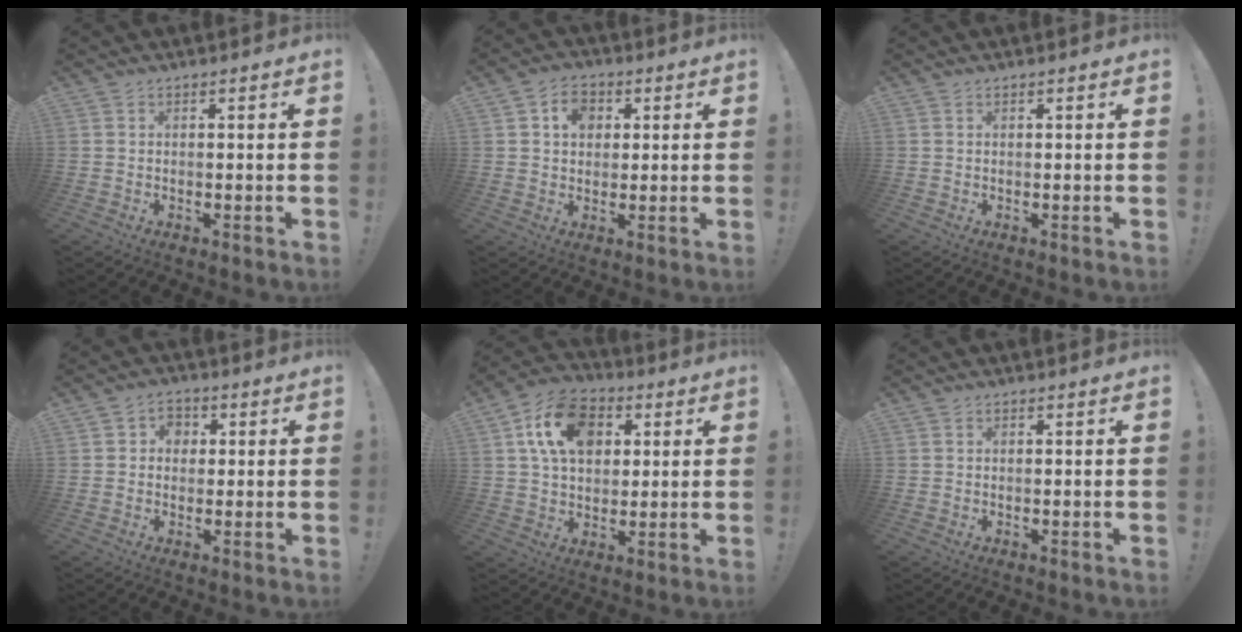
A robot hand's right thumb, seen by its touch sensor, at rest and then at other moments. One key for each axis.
{"total": 7.1, "fx": 2.2, "fy": 5.7, "fz": 3.5, "tx": -0.044, "ty": 0.000, "tz": 0.038}
{"total": 0.0}
{"total": 4.5, "fx": 0.5, "fy": 4.1, "fz": 1.9, "tx": -0.022, "ty": 0.003, "tz": 0.008}
{"total": 15.8, "fx": 5.4, "fy": 11.2, "fz": 9.7, "tx": -0.152, "ty": -0.004, "tz": 0.105}
{"total": 0.0}